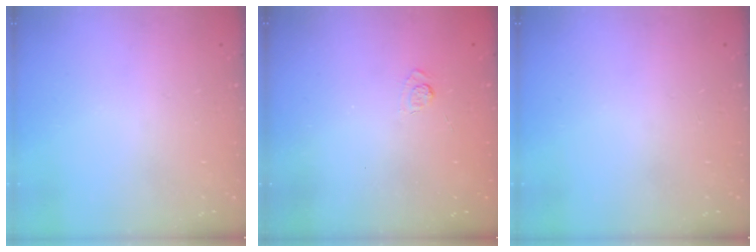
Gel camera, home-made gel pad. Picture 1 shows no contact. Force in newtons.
{"total": 2.2, "press": 1.8, "slide": 1.3}
{"total": 0.0}